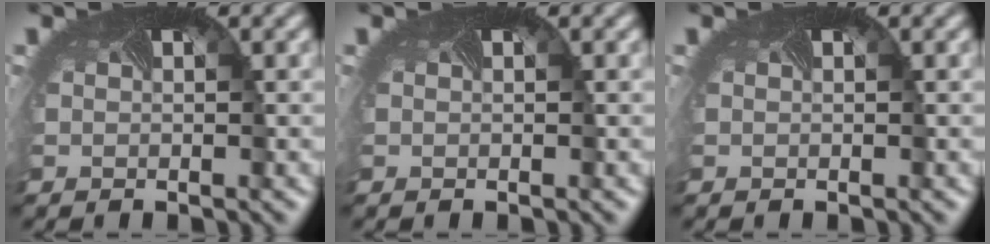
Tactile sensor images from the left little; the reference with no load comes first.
{"total": 0.0}
{"total": 0.0}